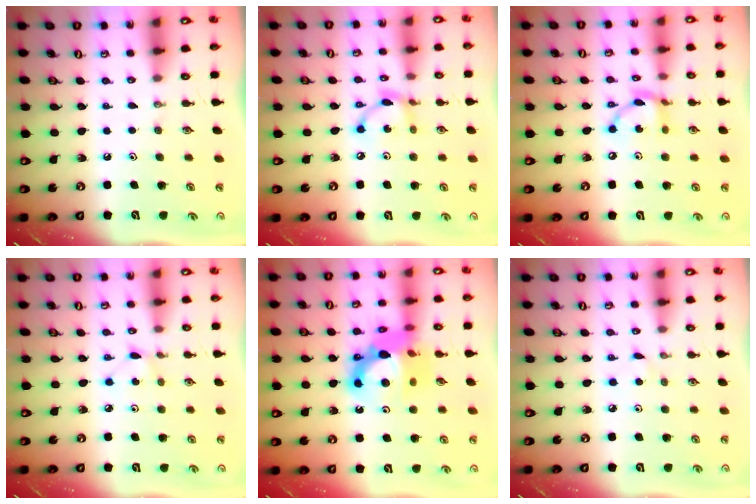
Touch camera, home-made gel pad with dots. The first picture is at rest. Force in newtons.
{"total": 7.1, "press": 7.1, "slide": 0.1}
{"total": 10.4, "press": 10.4, "slide": 0.6}
{"total": 3.0, "press": 3.0, "slide": 0.3}
{"total": 14.1, "press": 14.1, "slide": 1.3}
{"total": 2.9, "press": 2.9, "slide": 0.3}